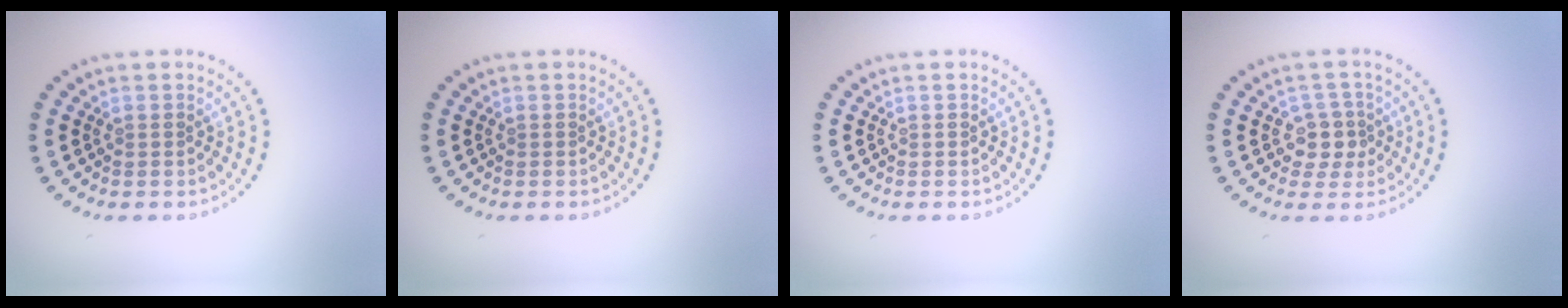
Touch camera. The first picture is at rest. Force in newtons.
{"total": 0.0}
{"total": 0.0}
{"total": 2.5, "press": 2.1, "slide": 1.3}